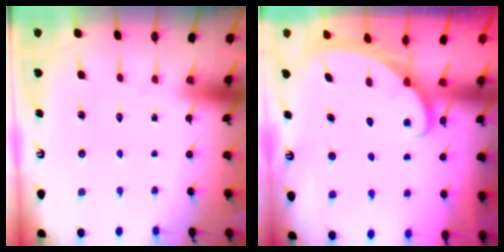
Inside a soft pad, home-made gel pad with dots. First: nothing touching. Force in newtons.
{"total": 2.5, "press": 2.5, "slide": 0.3}